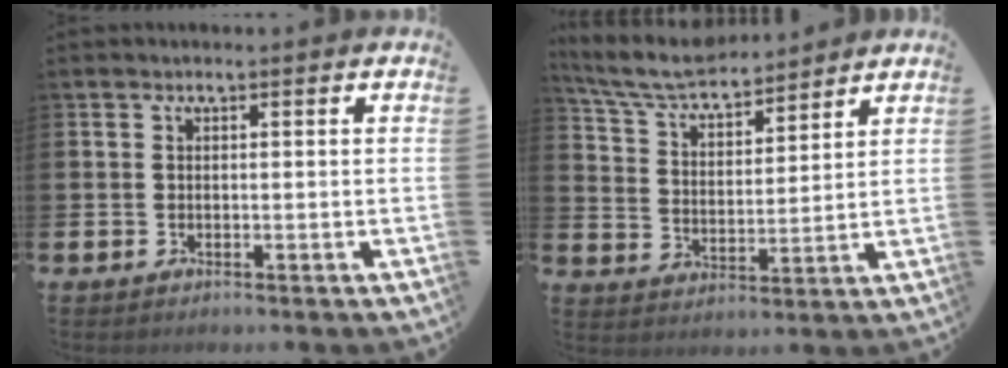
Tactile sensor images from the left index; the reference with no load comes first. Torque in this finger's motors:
{"motor_torque": [0.56, -0.92, 0.45, 0.16]}